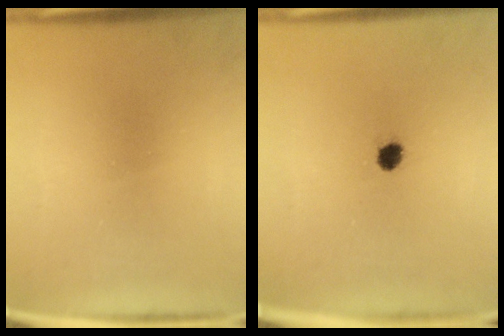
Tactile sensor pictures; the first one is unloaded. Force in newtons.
{"total": 2.4}